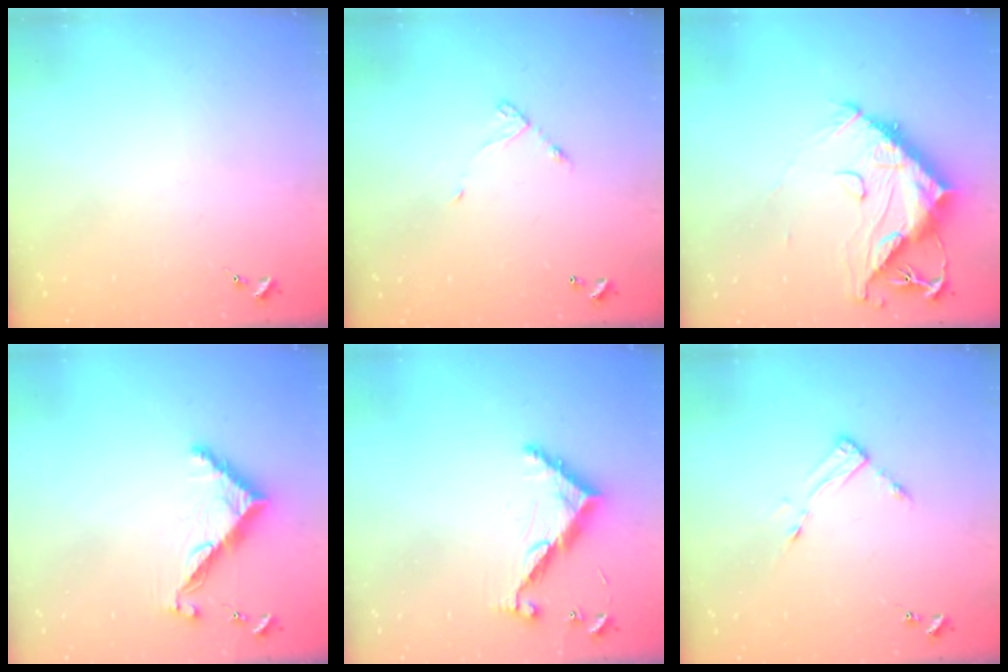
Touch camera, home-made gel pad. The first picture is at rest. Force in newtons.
{"total": 5.5, "press": 5.5, "slide": 0.3}
{"total": 15.7, "press": 15.6, "slide": 1.4}
{"total": 7.9, "press": 7.9, "slide": 0.1}
{"total": 9.3, "press": 9.3, "slide": 0.3}
{"total": 3.5, "press": 3.5, "slide": 0.4}